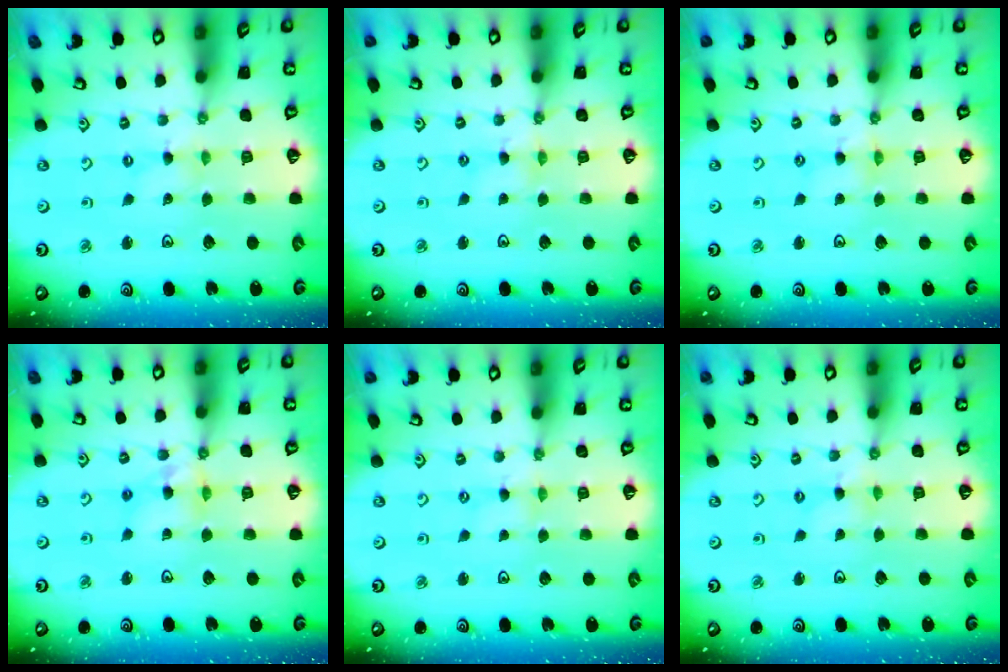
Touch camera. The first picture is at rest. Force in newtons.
{"total": 1.3, "press": 1.3, "slide": 0.2}
{"total": 1.2, "press": 1.2, "slide": 0.3}
{"total": 7.9, "press": 7.9, "slide": 0.6}
{"total": 0.0}
{"total": 1.1, "press": 1.0, "slide": 0.2}